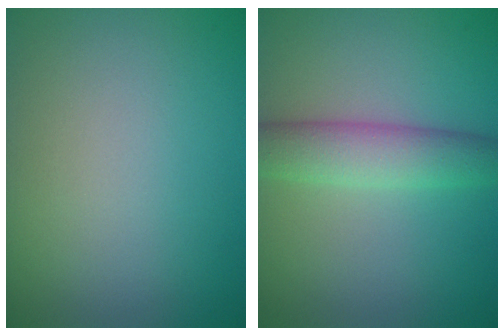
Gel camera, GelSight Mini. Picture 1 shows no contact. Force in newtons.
{"total": 4.1, "press": 4.1, "slide": 0.1}